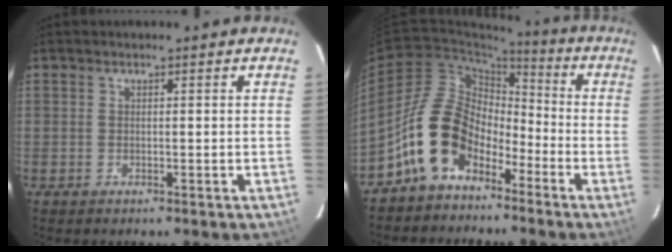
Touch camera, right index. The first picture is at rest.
{"total": 12.9, "force": [-7.4, 8.6, 6.3], "torque": [-0.120, 0.023, -0.129]}